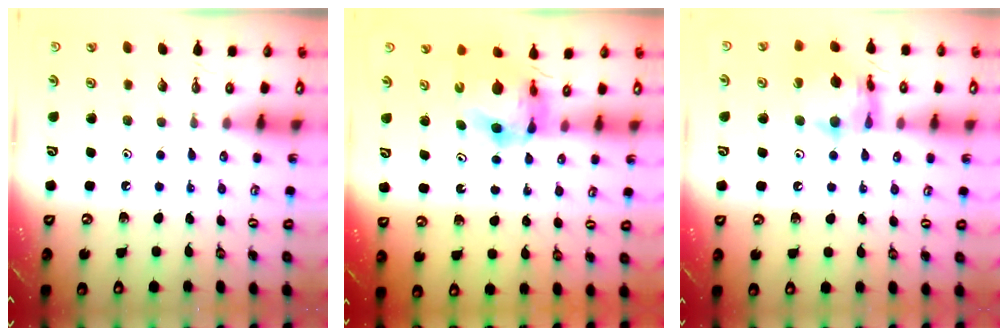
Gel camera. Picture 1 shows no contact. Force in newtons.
{"total": 6.7, "press": 6.7, "slide": 0.7}
{"total": 11.7, "press": 11.7, "slide": 1.1}